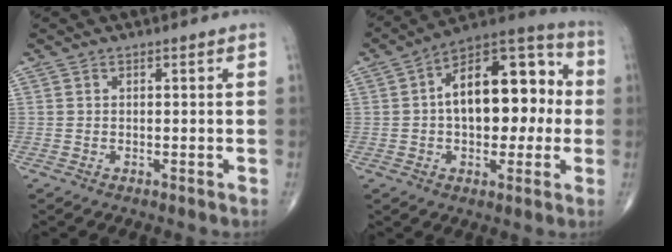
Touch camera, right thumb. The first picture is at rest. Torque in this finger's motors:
{"motor_torque": [0.09, 1.27, 0.66, -0.22, 0.15]}